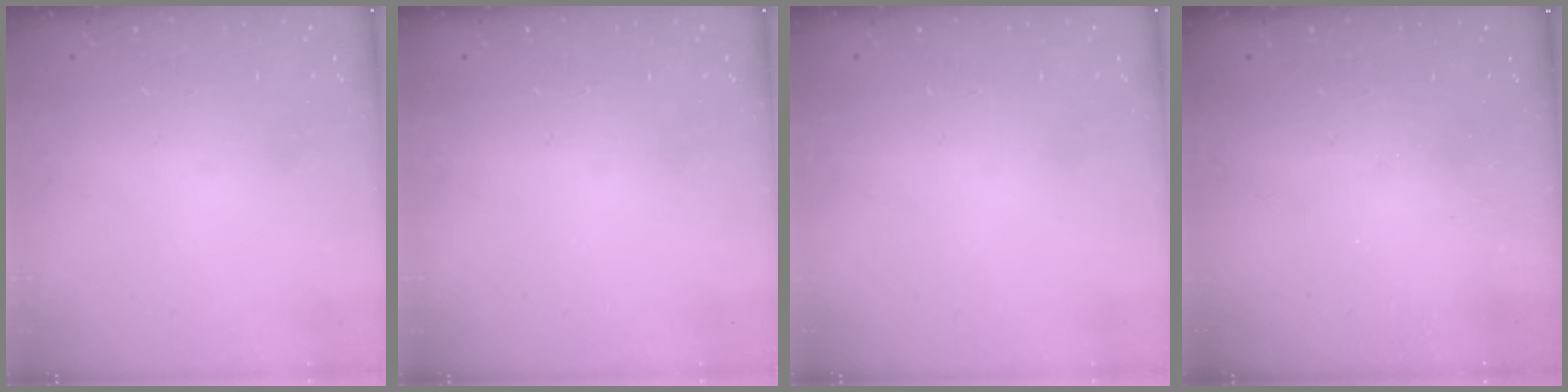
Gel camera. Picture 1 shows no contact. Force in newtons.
{"total": 0.0}
{"total": 0.0}
{"total": 2.3, "press": 2.1, "slide": 0.8}